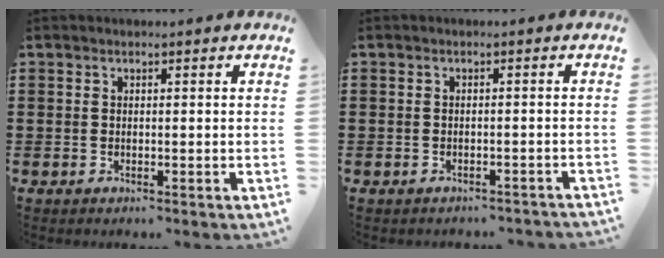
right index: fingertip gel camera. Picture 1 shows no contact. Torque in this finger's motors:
{"motor_torque": [-0.33, 0.85, -1.05, -0.21]}